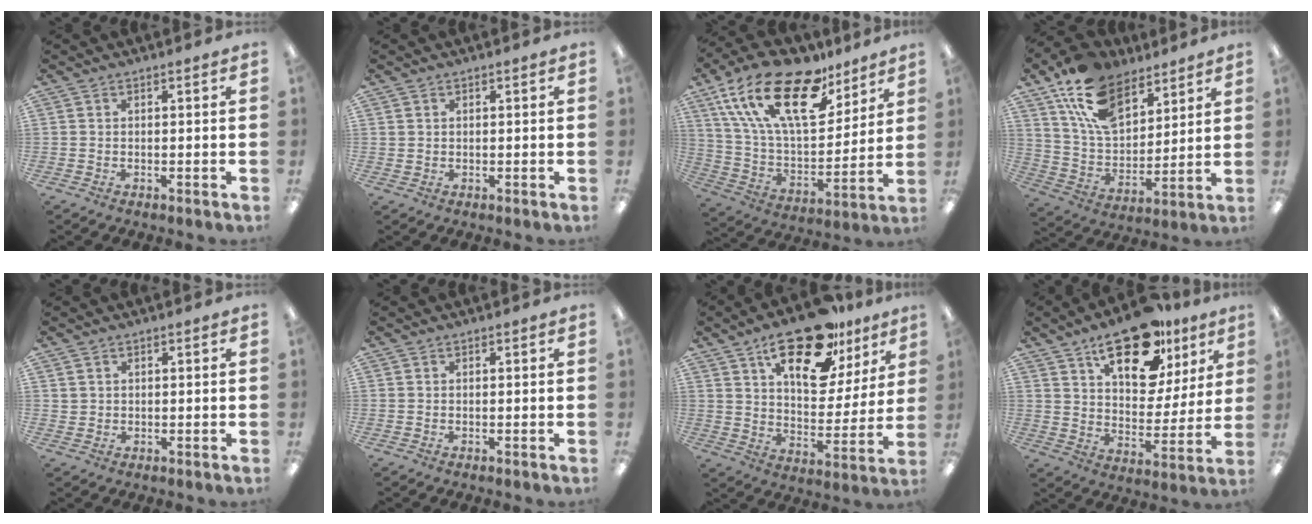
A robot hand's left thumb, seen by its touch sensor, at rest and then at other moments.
{"total": 1.0, "force": [0.6, 0.9, 0.0], "torque": [-0.001, 0.003, 0.010]}
{"total": 25.2, "force": [15.2, 11.2, 16.6], "torque": [-0.315, -0.085, 0.264]}
{"total": 16.9, "force": [11.0, 9.2, 9.0], "torque": [-0.179, -0.039, 0.209]}
{"total": 1.5, "force": [0.8, 1.3, 0.0], "torque": [-0.001, 0.003, 0.014]}
{"total": 0.0}
{"total": 22.5, "force": [14.8, 10.1, 13.7], "torque": [-0.205, -0.076, 0.247]}
{"total": 20.2, "force": [13.1, 10.0, 11.8], "torque": [-0.167, -0.068, 0.221]}